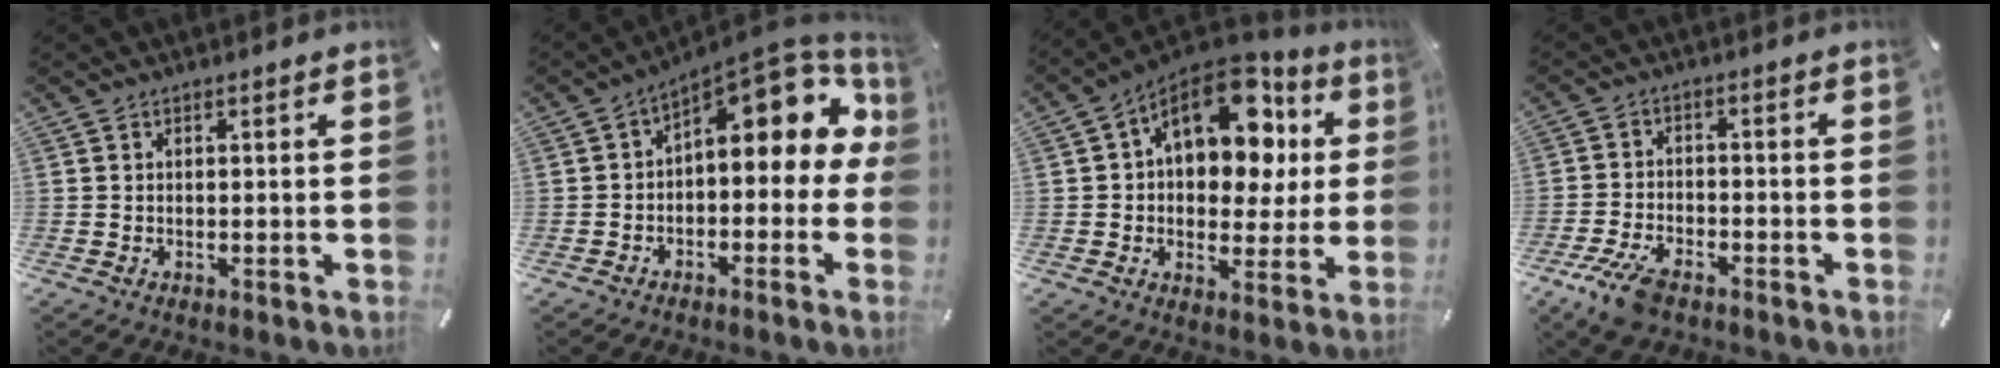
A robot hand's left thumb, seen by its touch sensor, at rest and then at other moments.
{"total": 12.0, "force": [4.9, 6.0, 9.2], "torque": [-0.116, -0.051, 0.081]}
{"total": 17.6, "force": [6.8, 11.1, 11.9], "torque": [-0.176, -0.035, 0.118]}
{"total": 7.9, "force": [-5.0, 3.6, 4.9], "torque": [-0.119, 0.011, -0.096]}